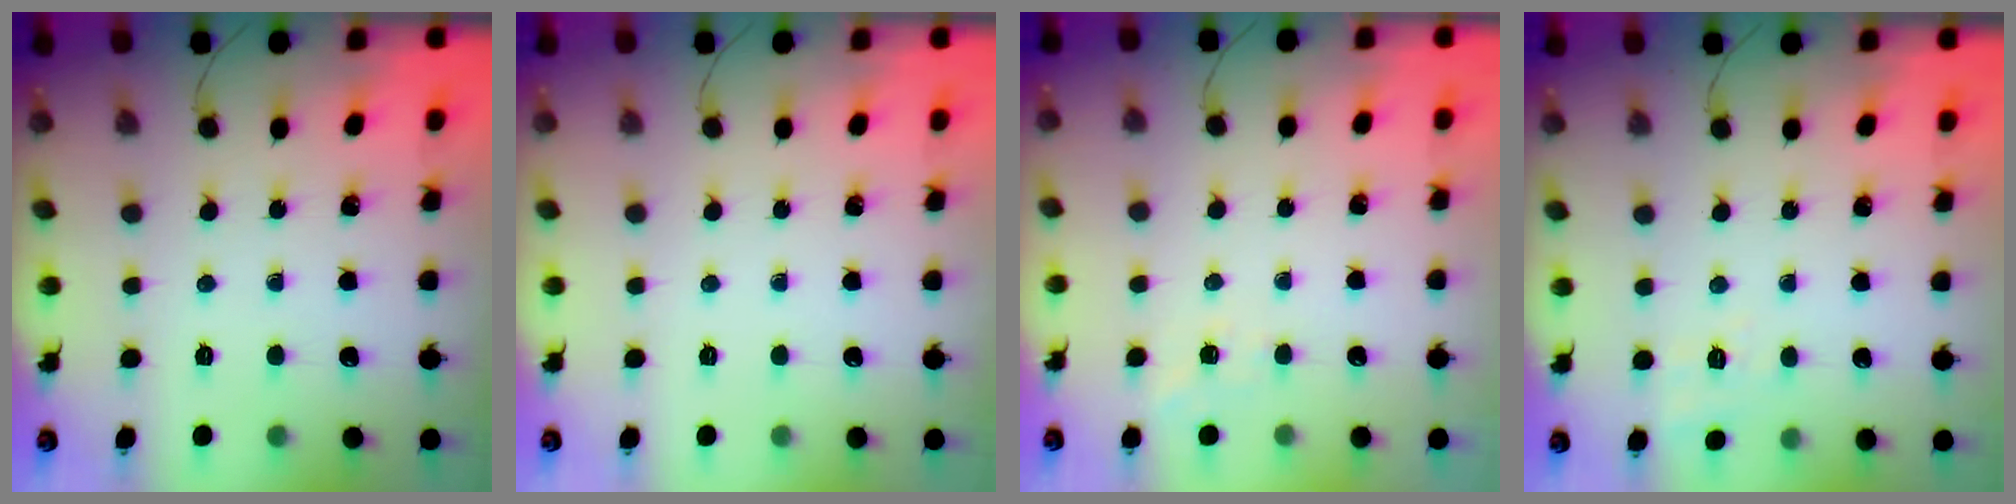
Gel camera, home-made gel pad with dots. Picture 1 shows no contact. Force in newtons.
{"total": 0.0}
{"total": 2.3, "press": 1.6, "slide": 1.7}
{"total": 8.0, "press": 7.7, "slide": 2.1}